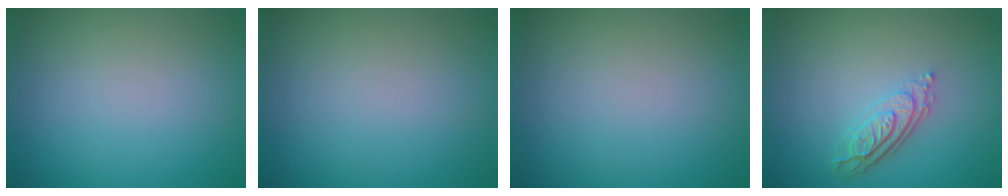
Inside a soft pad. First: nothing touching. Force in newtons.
{"total": 0.0}
{"total": 0.0}
{"total": 3.6, "press": 2.6, "slide": 2.5}